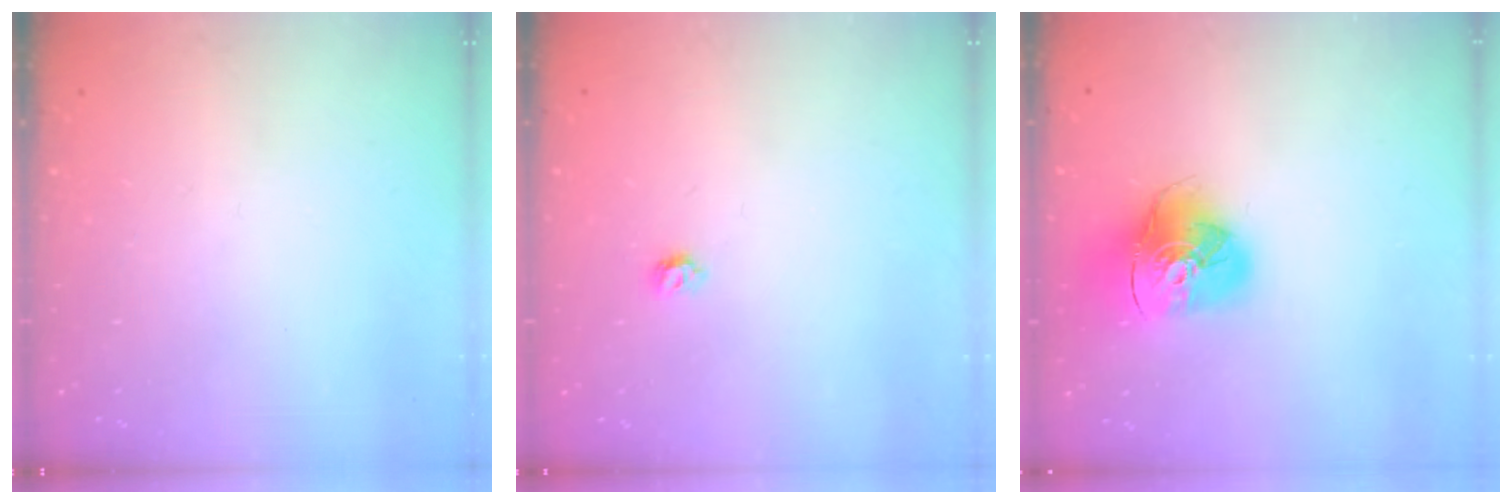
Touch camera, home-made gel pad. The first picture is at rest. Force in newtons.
{"total": 3.8, "press": 3.7, "slide": 0.6}
{"total": 15.7, "press": 15.6, "slide": 1.9}